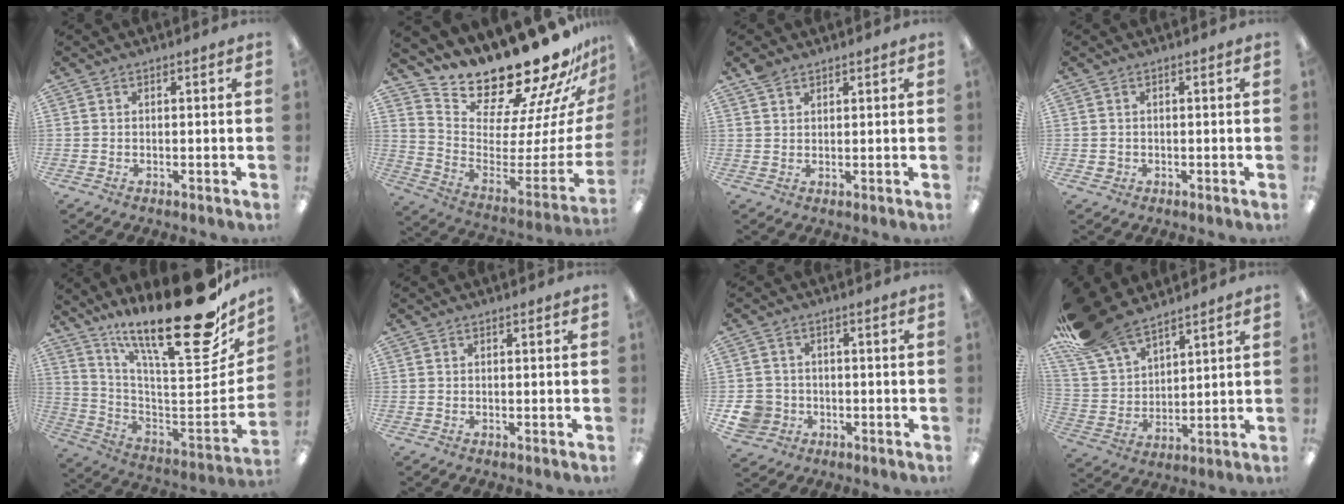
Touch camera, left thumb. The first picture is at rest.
{"total": 18.3, "force": [16.8, 4.4, 5.7], "torque": [-0.082, -0.174, 0.292]}
{"total": 3.0, "force": [2.3, 1.5, 1.1], "torque": [-0.027, -0.001, 0.045]}
{"total": 1.3, "force": [0.1, 1.3, 0.2], "torque": [-0.005, 0.004, 0.000]}
{"total": 28.3, "force": [21.2, 6.7, 17.4], "torque": [-0.245, -0.161, 0.342]}
{"total": 0.0}
{"total": 6.3, "force": [-1.8, 5.8, 1.6], "torque": [-0.045, 0.014, -0.032]}
{"total": 16.3, "force": [13.1, 6.9, 6.8], "torque": [-0.165, -0.067, 0.244]}